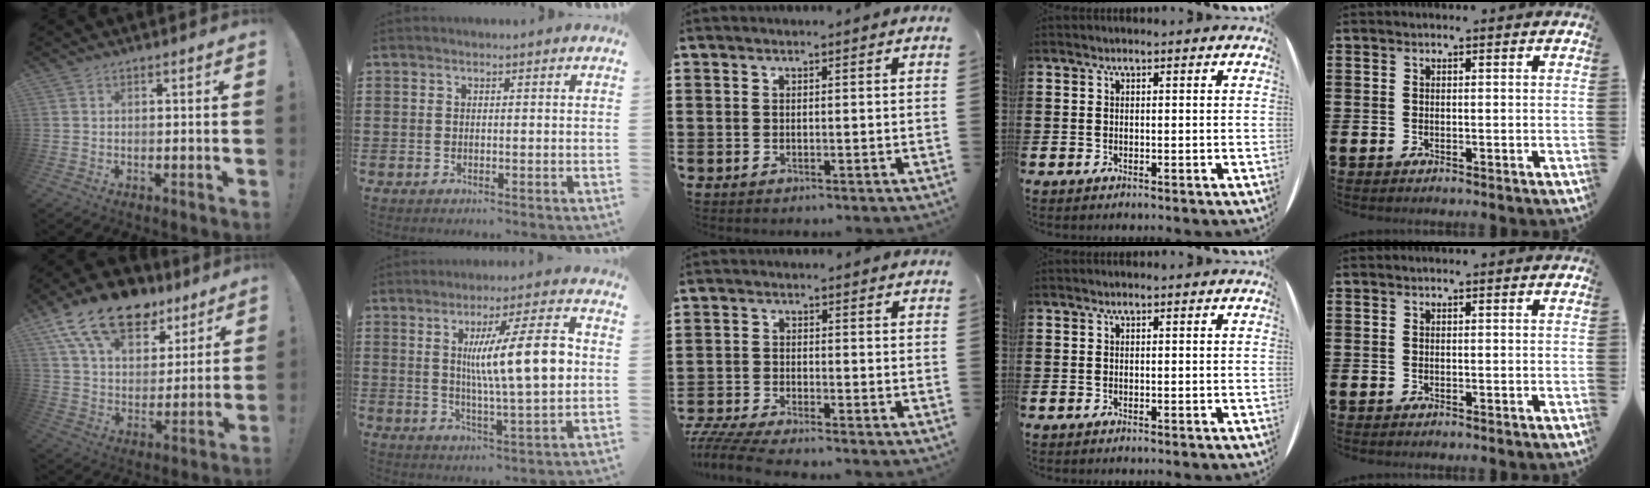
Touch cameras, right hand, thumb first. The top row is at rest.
{"thumb": {"total": 18.8, "force": [12.2, 10.4, 9.9], "torque": [-0.166, -0.076, 0.222]}, "index": {"total": 12.7, "force": [1.9, 2.1, 12.4], "torque": [-0.202, 0.000, 0.024]}, "middle": {"total": 4.2, "force": [-4.0, 0.1, 1.3], "torque": [-0.043, -0.015, -0.085]}}